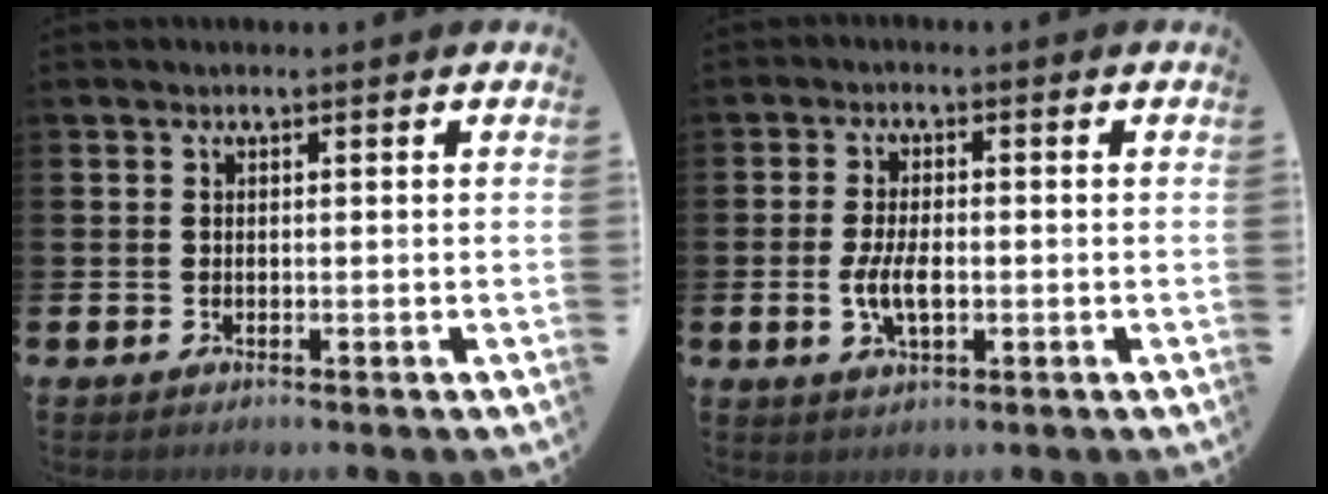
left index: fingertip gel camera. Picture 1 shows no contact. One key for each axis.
{"total": 4.5, "fx": -0.6, "fy": 2.1, "fz": 3.9, "tx": -0.077, "ty": 0.003, "tz": -0.012}